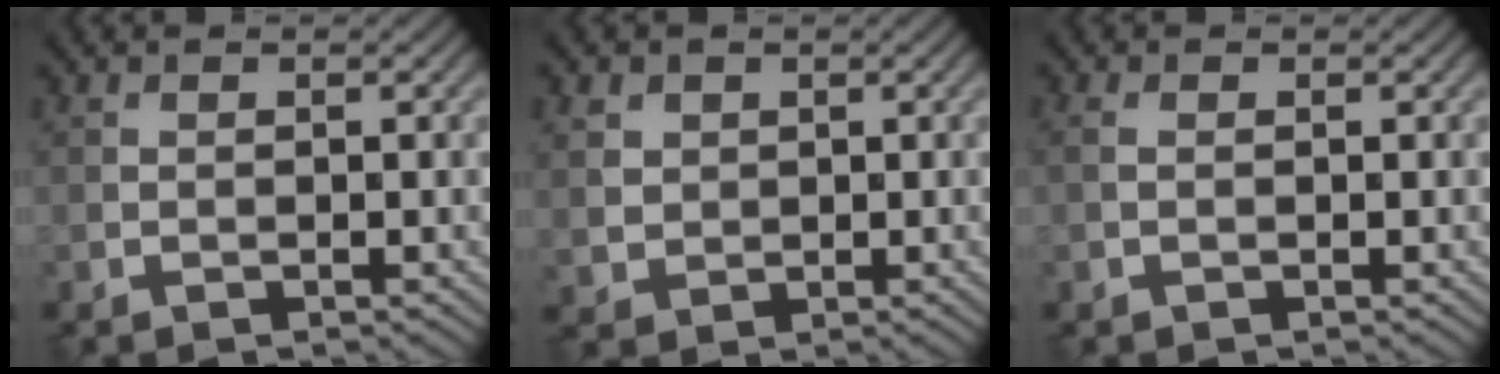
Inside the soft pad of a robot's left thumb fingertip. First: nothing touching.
{"total": 2.9, "force": [1.1, 2.5, 0.9], "torque": [-0.040, -0.007, 0.027]}
{"total": 1.2, "force": [0.1, 0.7, 1.0], "torque": [-0.028, 0.002, 0.003]}